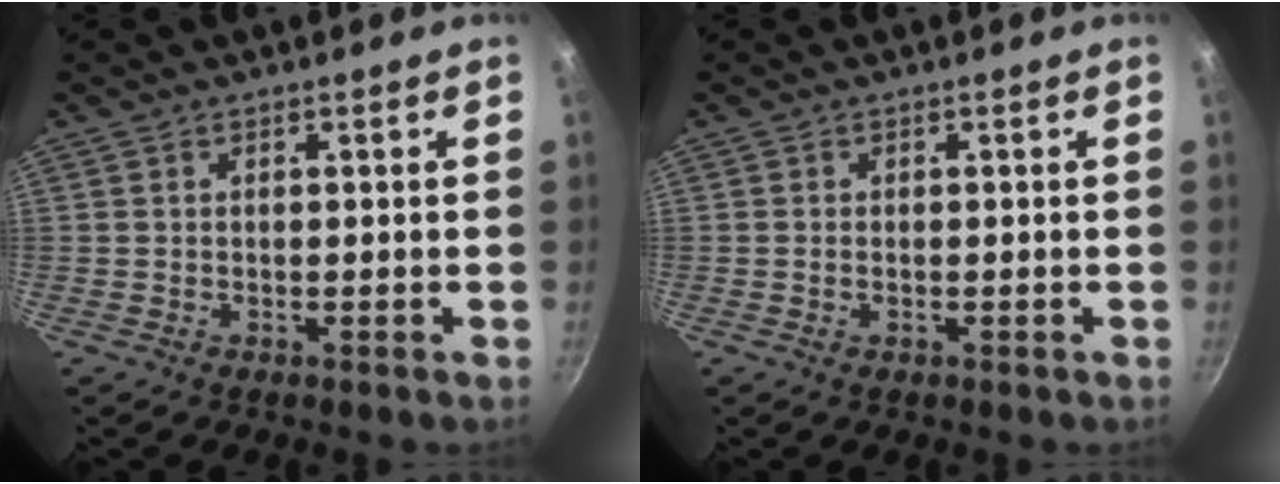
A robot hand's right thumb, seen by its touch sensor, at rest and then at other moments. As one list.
[{"total": 0.8, "force": [-0.2, 0.5, 0.6], "torque": [-0.010, 0.002, -0.004]}]